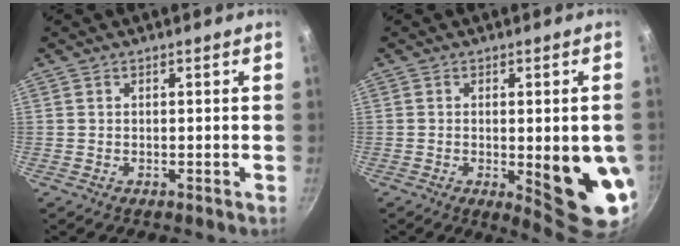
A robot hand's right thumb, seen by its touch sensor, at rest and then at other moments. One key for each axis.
{"total": 13.1, "fx": -2.3, "fy": 3.6, "fz": 12.4, "tx": -0.136, "ty": -0.006, "tz": -0.018}